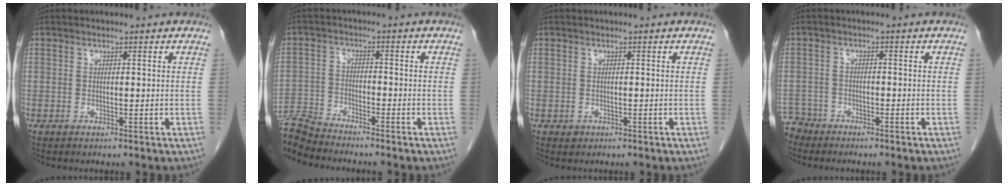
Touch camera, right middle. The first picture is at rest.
{"total": 7.3, "force": [-7.3, -0.1, 0.8], "torque": [-0.022, -0.004, -0.141]}
{"total": 0.7, "force": [-0.3, 0.6, 0.2], "torque": [-0.002, 0.002, -0.002]}
{"total": 3.6, "force": [-3.2, 1.3, -0.8], "torque": [0.015, -0.002, -0.065]}